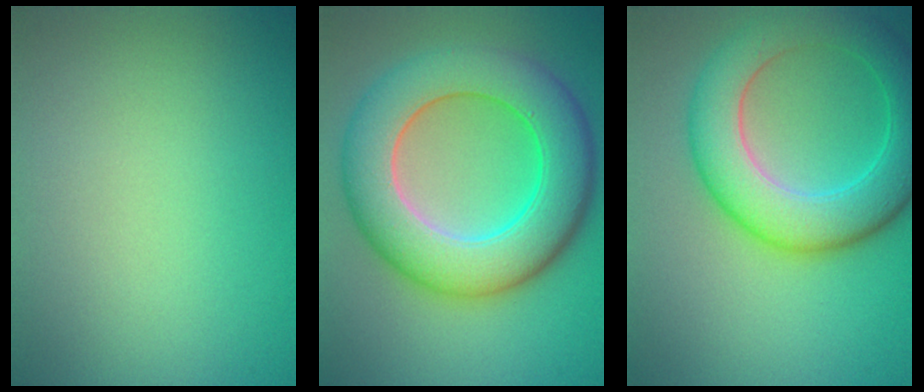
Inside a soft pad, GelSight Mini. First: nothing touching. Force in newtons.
{"total": 10.4, "press": 10.3, "slide": 0.6}
{"total": 7.7, "press": 7.7, "slide": 0.2}